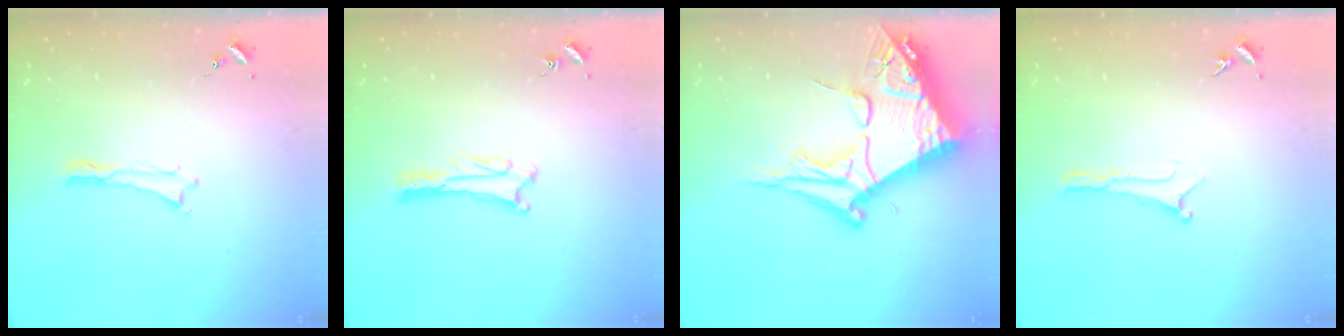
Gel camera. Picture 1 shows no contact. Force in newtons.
{"total": 3.4, "press": 3.4, "slide": 0.2}
{"total": 15.2, "press": 15.1, "slide": 1.8}
{"total": 0.0}